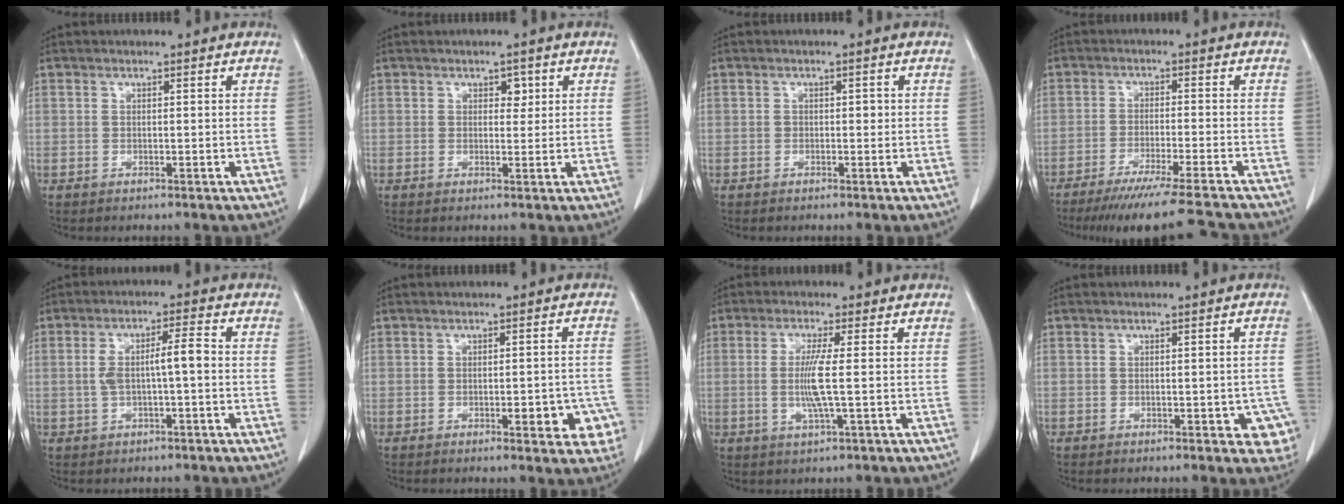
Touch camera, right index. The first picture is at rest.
{"total": 1.7, "force": [0.7, 1.2, 1.0], "torque": [-0.007, 0.000, 0.007]}
{"total": 0.9, "force": [-0.2, 0.7, 0.6], "torque": [-0.005, 0.003, -0.005]}
{"total": 13.3, "force": [-11.8, -0.9, 6.1], "torque": [-0.074, -0.037, -0.181]}
{"total": 5.5, "force": [-0.4, 1.0, 5.4], "torque": [-0.104, 0.021, -0.004]}
{"total": 6.3, "force": [-2.5, 2.2, 5.3], "torque": [-0.053, 0.005, -0.027]}
{"total": 5.4, "force": [-0.3, 0.0, 5.4], "torque": [-0.112, -0.004, -0.007]}
{"total": 5.0, "force": [-2.2, 1.9, 4.0], "torque": [-0.024, 0.005, -0.028]}